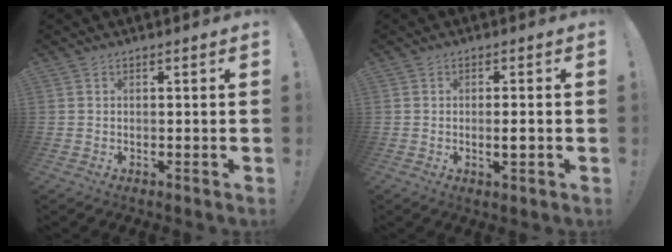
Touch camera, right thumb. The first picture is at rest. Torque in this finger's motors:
{"motor_torque": [-0.32, 0.17, -0.04, 0.29, 0.01]}